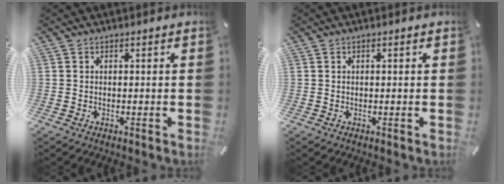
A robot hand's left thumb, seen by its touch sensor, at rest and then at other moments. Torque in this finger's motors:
{"motor_torque": [0.04, -0.13, 0.02, 0.07, 0.01]}